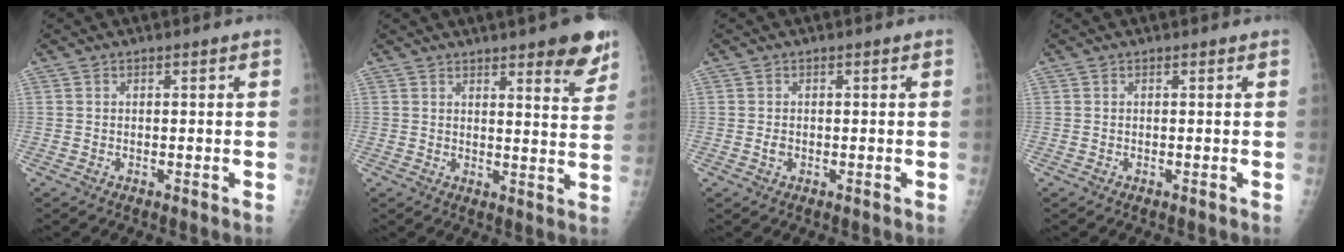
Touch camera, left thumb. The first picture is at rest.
{"total": 9.7, "force": [6.3, 2.4, 6.9], "torque": [-0.056, -0.033, 0.077]}
{"total": 1.0, "force": [-0.2, 0.7, 0.7], "torque": [-0.006, 0.001, -0.002]}
{"total": 0.0}